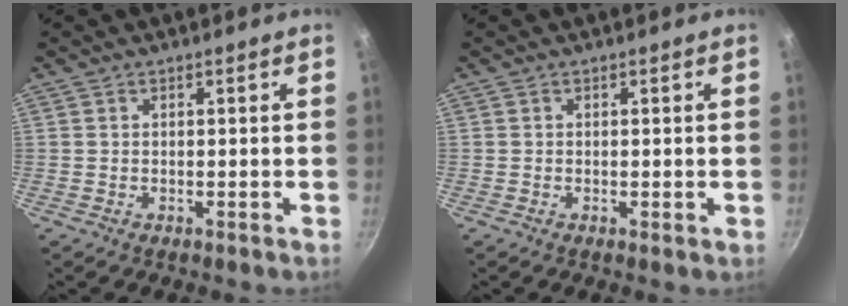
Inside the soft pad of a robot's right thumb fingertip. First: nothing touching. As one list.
[{"total": 0.8, "force": [-0.1, 0.3, 0.7], "torque": [-0.011, 0.000, -0.002]}]